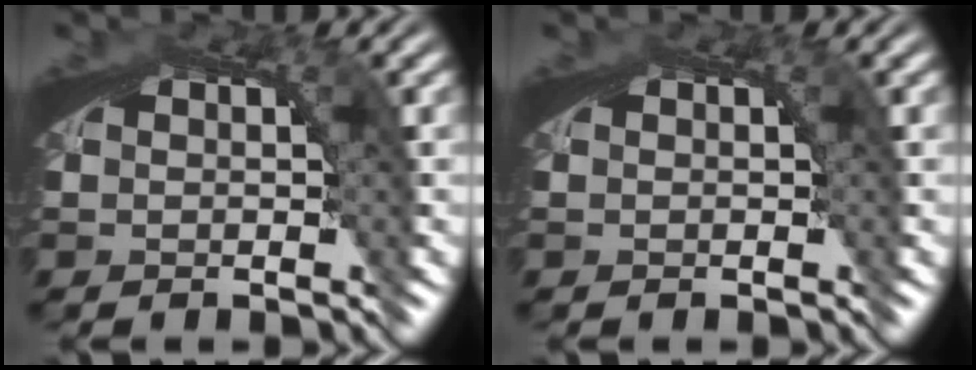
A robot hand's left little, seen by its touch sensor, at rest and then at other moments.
{"total": 0.0}